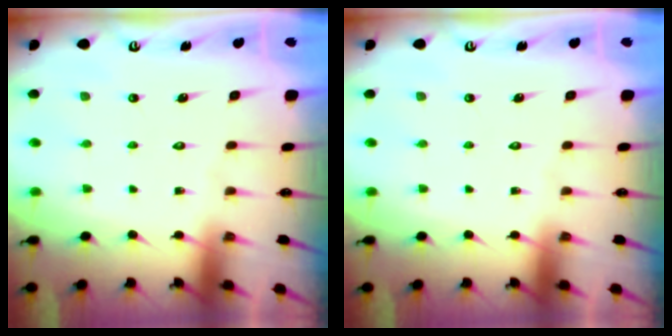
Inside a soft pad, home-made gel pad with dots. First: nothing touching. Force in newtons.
{"total": 0.0}